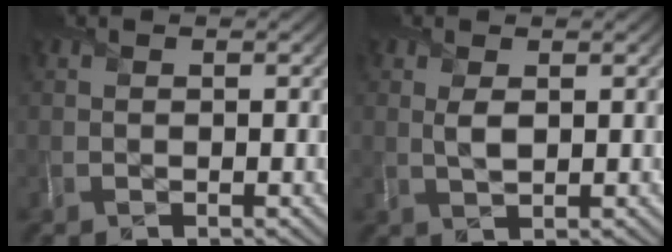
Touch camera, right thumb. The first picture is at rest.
{"total": 2.0, "force": [0.5, 1.0, 1.7], "torque": [-0.040, -0.005, 0.011]}